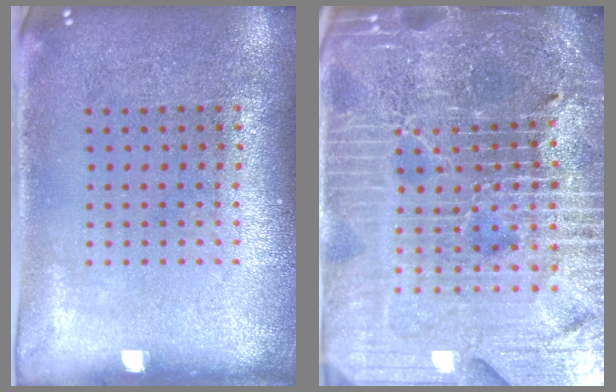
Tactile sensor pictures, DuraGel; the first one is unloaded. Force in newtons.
{"total": 7.3, "press": 6.3, "slide": 3.7}